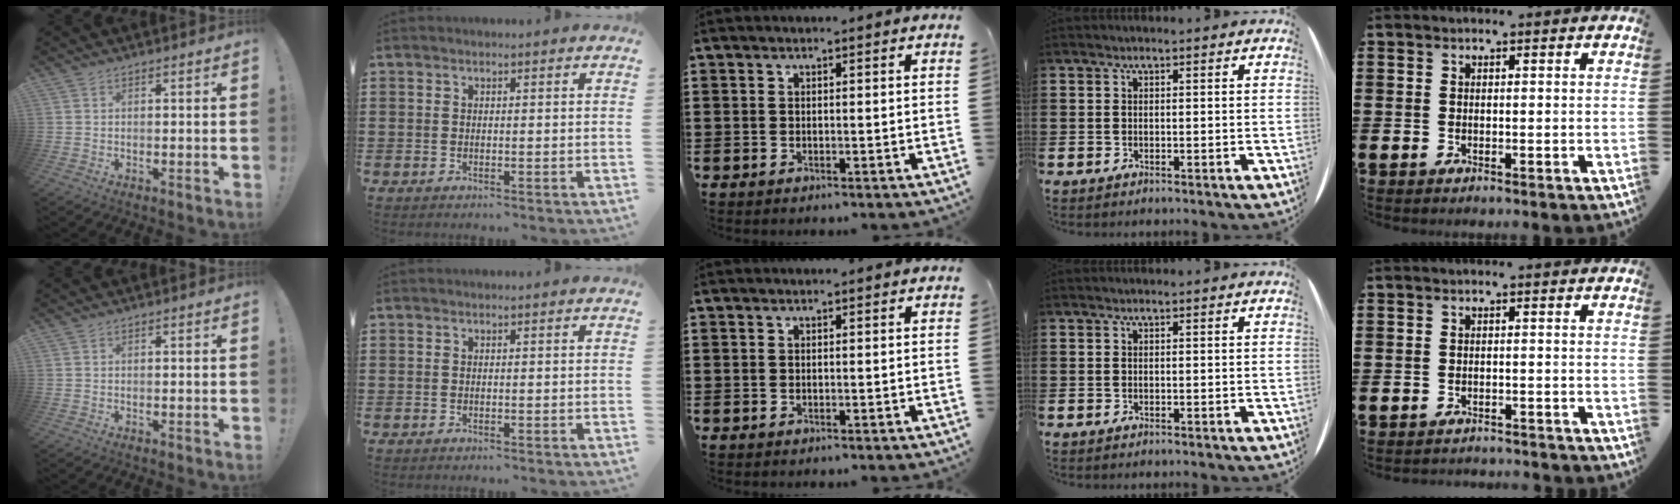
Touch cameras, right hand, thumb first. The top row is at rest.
{"little": {"total": 1.1, "force": [-1.1, 0.0, 0.0], "torque": [-0.003, 0.002, -0.023]}}